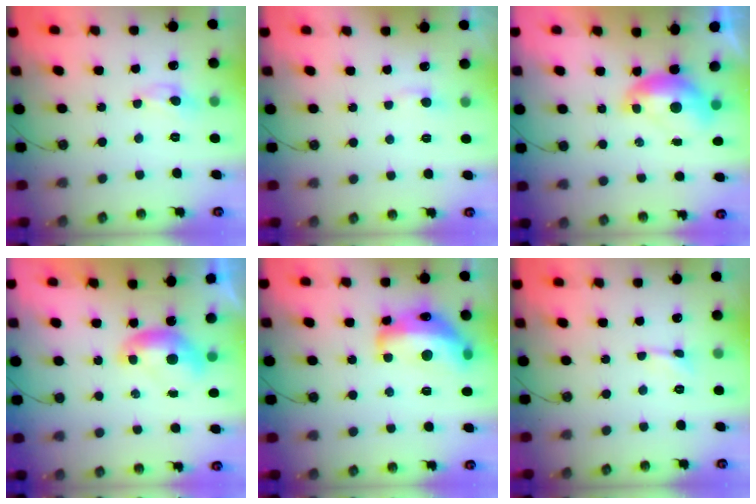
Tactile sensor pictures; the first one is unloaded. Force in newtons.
{"total": 0.6, "press": 0.1, "slide": 0.6}
{"total": 1.7, "press": 1.7, "slide": 0.4}
{"total": 0.0}
{"total": 12.7, "press": 12.7, "slide": 0.9}
{"total": 0.8, "press": 0.8, "slide": 0.2}